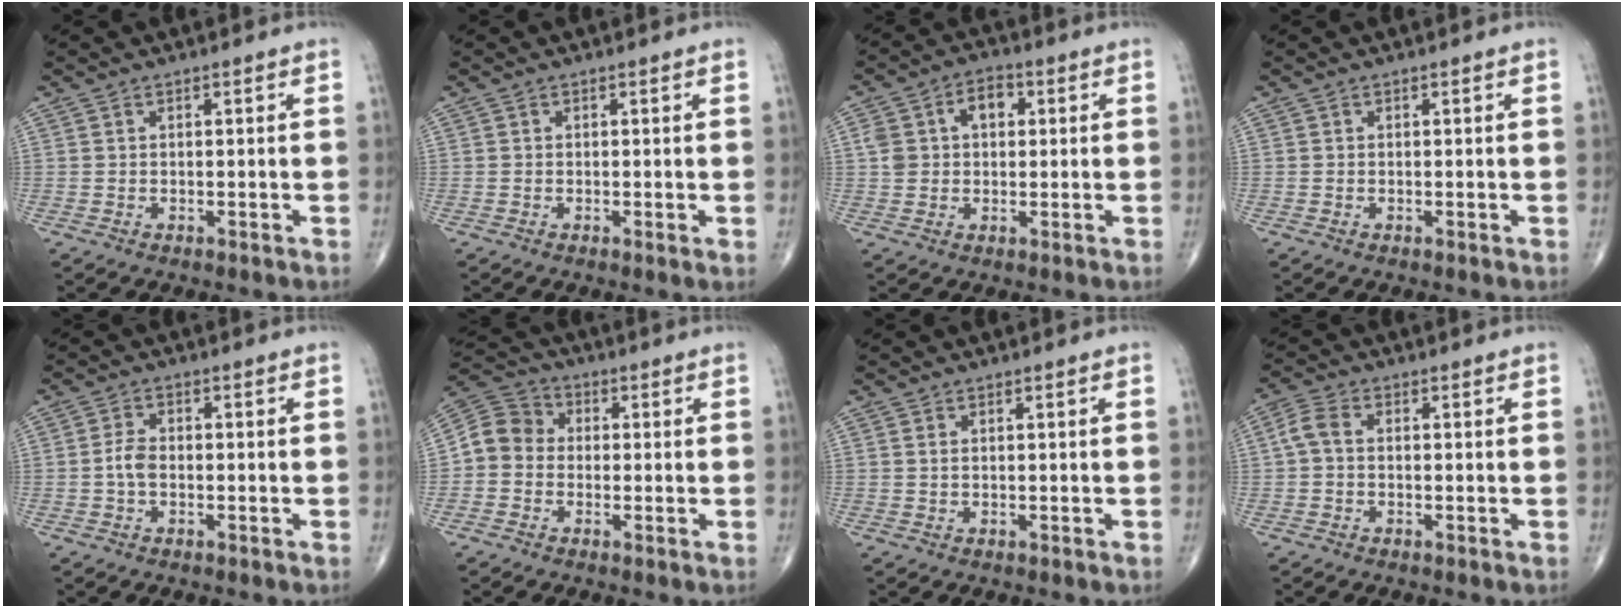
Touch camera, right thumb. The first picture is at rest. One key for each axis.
{"total": 0.7, "fx": 0.0, "fy": 0.1, "fz": 0.7, "tx": -0.013, "ty": -0.003, "tz": -0.004}
{"total": 8.1, "fx": 1.8, "fy": 5.8, "fz": 5.3, "tx": -0.073, "ty": 0.016, "tz": 0.028}
{"total": 0.0}
{"total": 2.8, "fx": -0.6, "fy": 1.7, "fz": 2.2, "tx": -0.045, "ty": 0.008, "tz": -0.017}
{"total": 7.3, "fx": -0.8, "fy": 6.4, "fz": 3.4, "tx": -0.048, "ty": 0.028, "tz": -0.032}
{"total": 0.5, "fx": 0.2, "fy": 0.2, "fz": 0.4, "tx": -0.011, "ty": 0.005, "tz": 0.005}
{"total": 3.7, "fx": 0.0, "fy": 2.4, "fz": 2.8, "tx": -0.062, "ty": 0.010, "tz": -0.009}